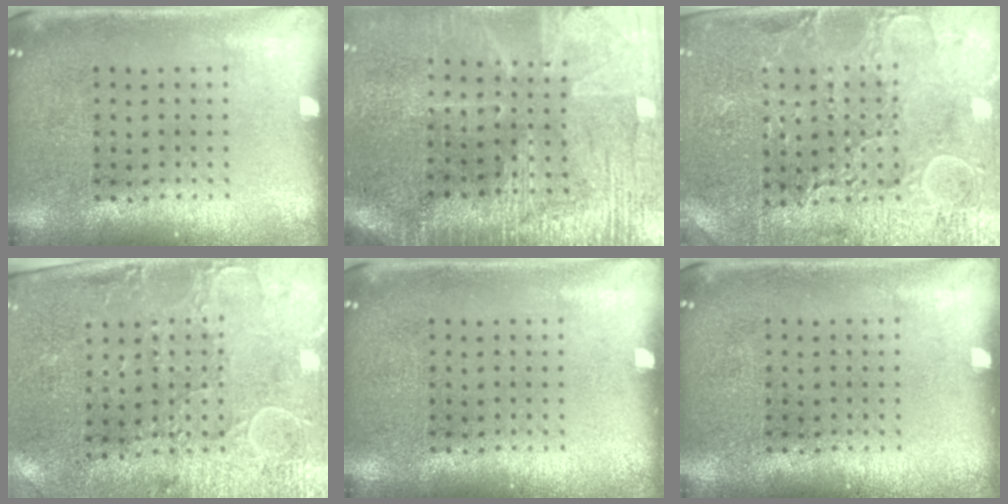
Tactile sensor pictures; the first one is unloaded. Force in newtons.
{"total": 3.5, "press": 3.2, "slide": 1.4}
{"total": 3.4, "press": 3.4, "slide": 0.7}
{"total": 2.9, "press": 2.4, "slide": 1.7}
{"total": 0.0}
{"total": 0.0}